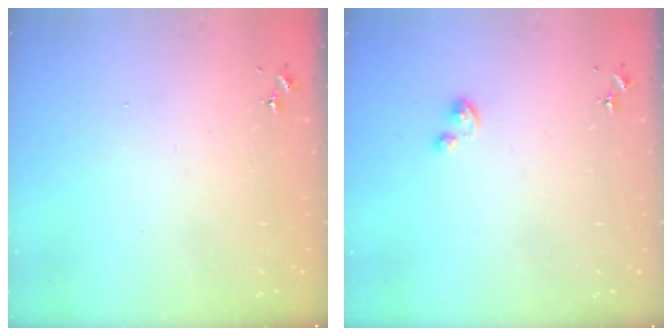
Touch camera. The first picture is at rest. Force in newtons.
{"total": 2.5, "press": 2.5, "slide": 0.3}